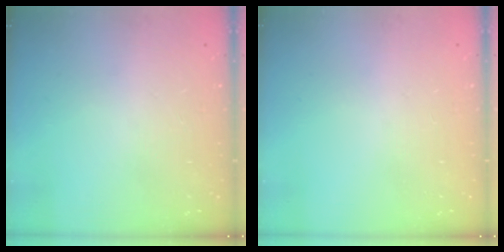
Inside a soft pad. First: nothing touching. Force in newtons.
{"total": 0.0}